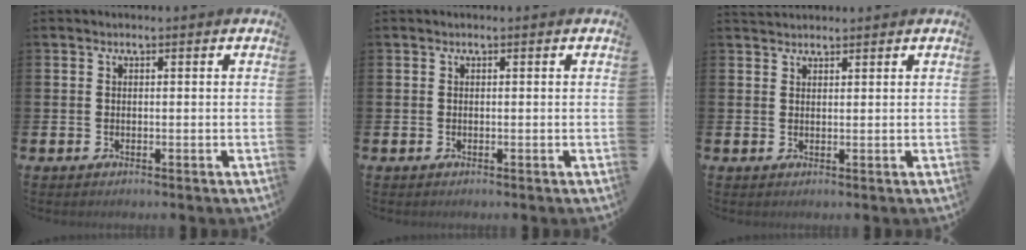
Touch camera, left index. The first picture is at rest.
{"total": 0.0}
{"total": 1.8, "force": [1.7, 0.5, 0.0], "torque": [0.010, -0.004, 0.029]}